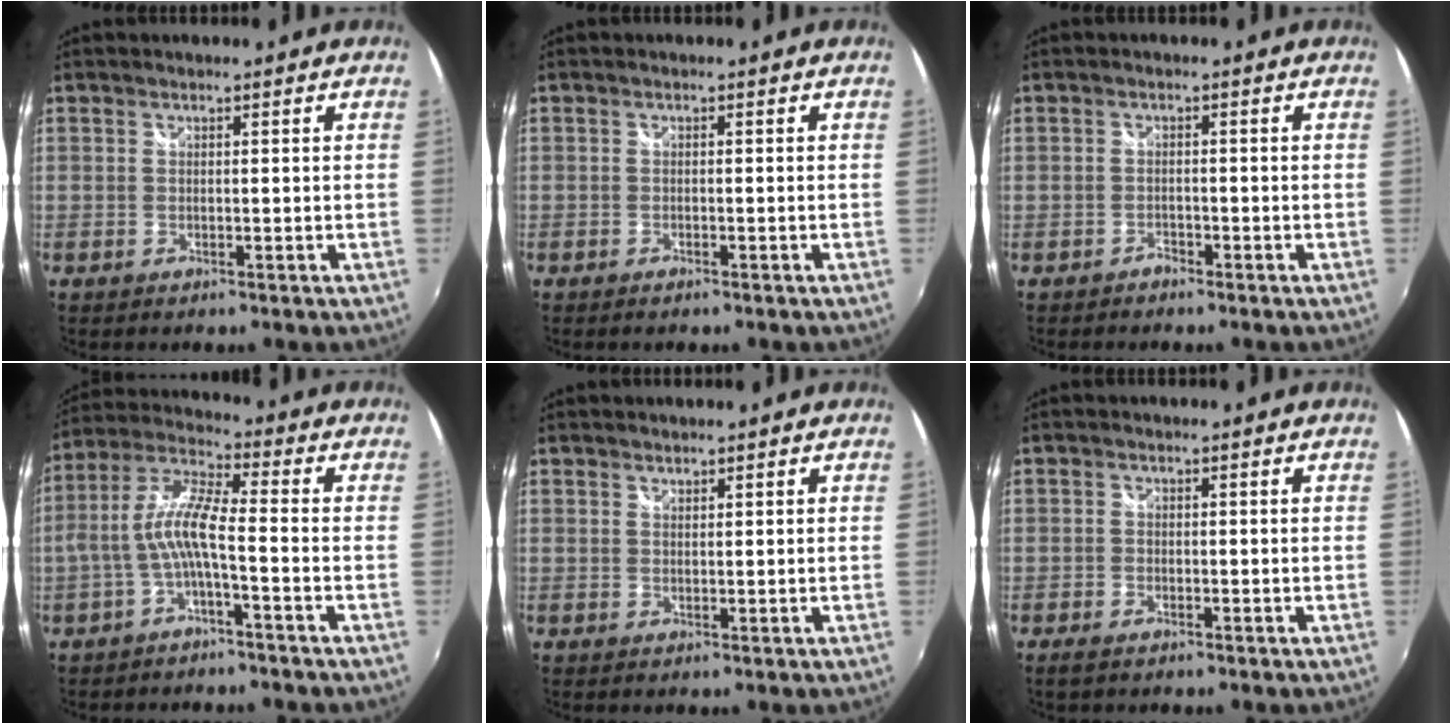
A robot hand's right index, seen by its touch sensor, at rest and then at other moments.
{"total": 1.0, "force": [-0.8, 0.4, 0.4], "torque": [-0.009, -0.003, -0.016]}
{"total": 1.4, "force": [-1.2, 0.8, -0.1], "torque": [0.000, 0.004, -0.021]}
{"total": 8.1, "force": [-2.6, 1.1, 7.6], "torque": [-0.178, 0.013, -0.046]}
{"total": 0.7, "force": [0.7, 0.2, 0.0], "torque": [0.000, 0.001, 0.013]}
{"total": 1.9, "force": [-1.4, 0.8, 1.0], "torque": [-0.024, -0.006, -0.028]}